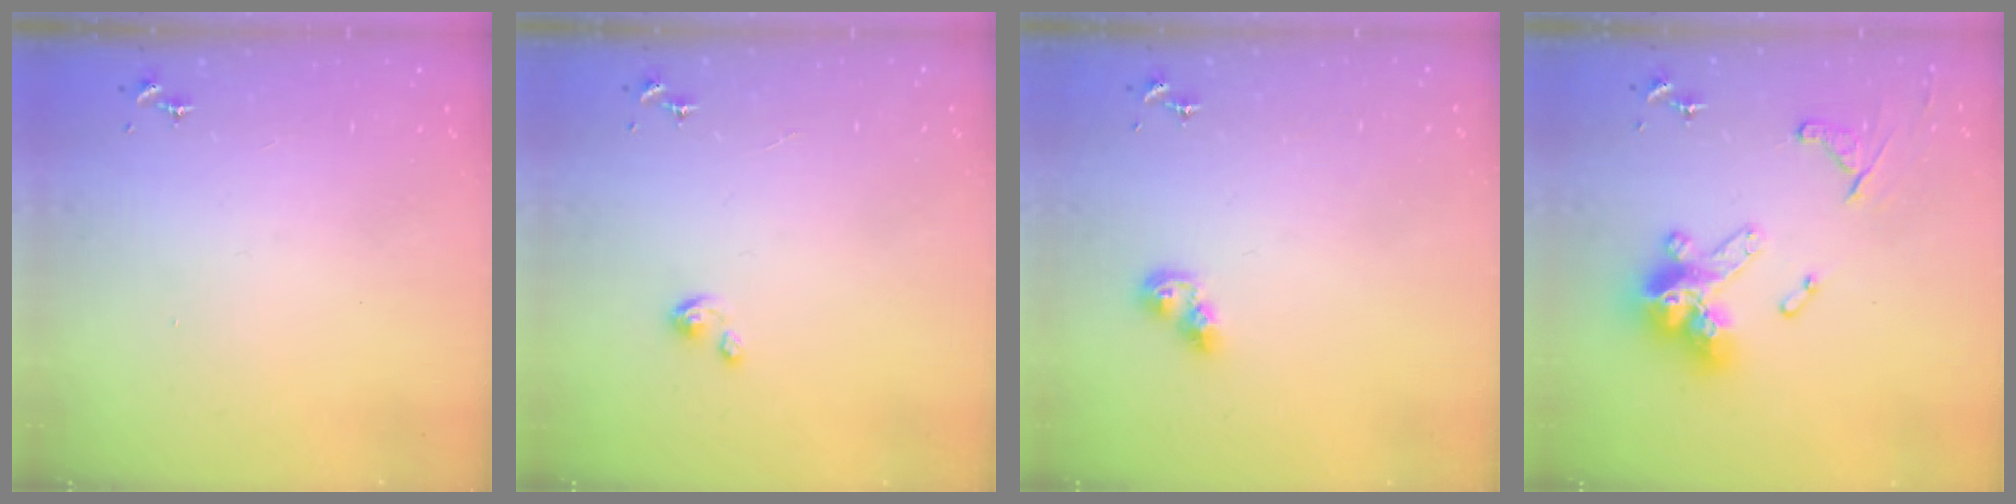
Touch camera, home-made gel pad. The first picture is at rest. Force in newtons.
{"total": 2.1, "press": 2.1, "slide": 0.1}
{"total": 7.5, "press": 7.4, "slide": 0.6}
{"total": 18.5, "press": 18.4, "slide": 1.7}